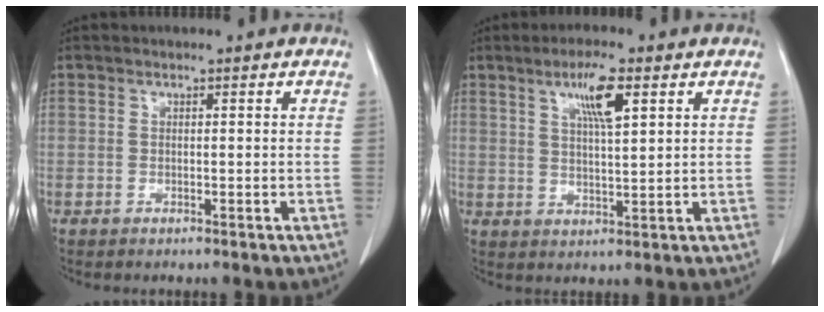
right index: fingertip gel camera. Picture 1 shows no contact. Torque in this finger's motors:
{"motor_torque": [0.29, 0.13, 0.11, 0.04]}